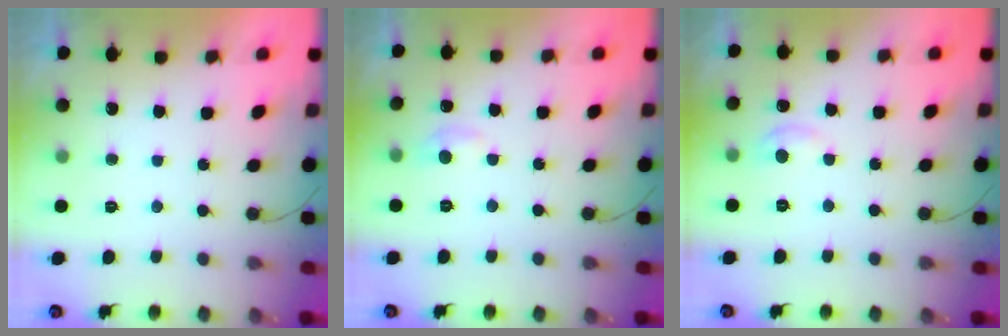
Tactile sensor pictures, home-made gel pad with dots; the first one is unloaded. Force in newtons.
{"total": 6.5, "press": 6.4, "slide": 0.9}
{"total": 3.6, "press": 3.6, "slide": 0.5}